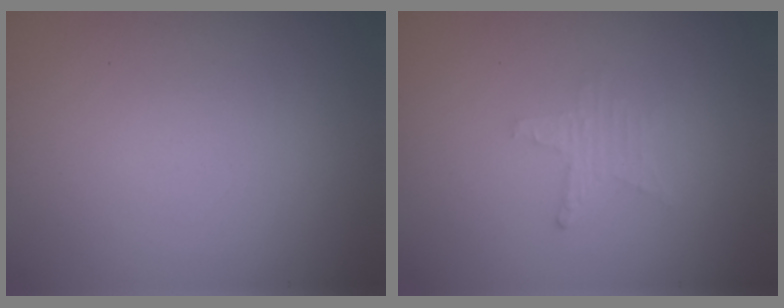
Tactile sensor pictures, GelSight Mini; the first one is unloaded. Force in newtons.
{"total": 1.5, "press": 1.4, "slide": 0.3}